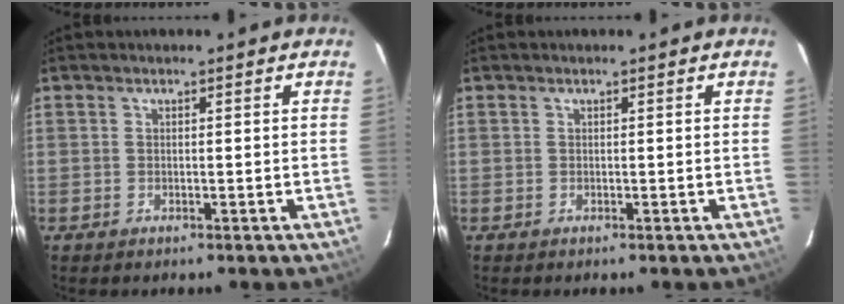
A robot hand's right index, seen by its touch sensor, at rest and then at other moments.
{"total": 0.0}